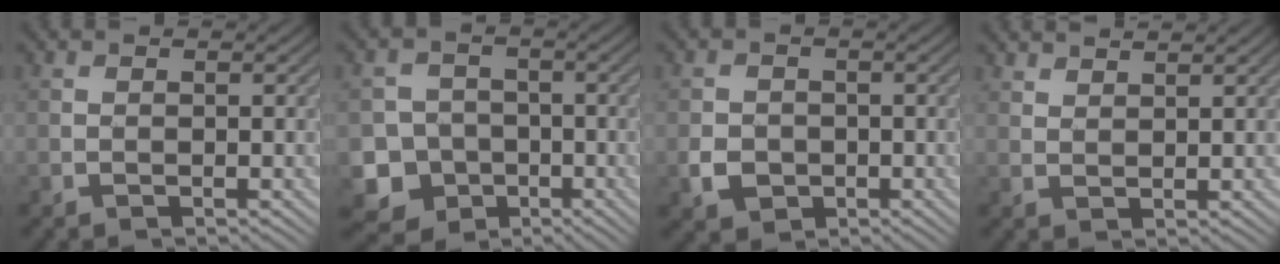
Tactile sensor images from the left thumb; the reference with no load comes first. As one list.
[{"total": 8.1, "force": [-3.1, 7.2, 2.0], "torque": [-0.054, -0.018, -0.087]}, {"total": 3.1, "force": [-0.9, 2.7, 1.2], "torque": [-0.026, -0.006, -0.017]}, {"total": 2.4, "force": [2.2, 0.5, 0.7], "torque": [-0.015, -0.006, 0.046]}]